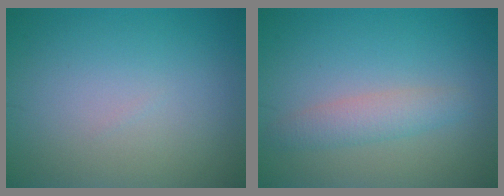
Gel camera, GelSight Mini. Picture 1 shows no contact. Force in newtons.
{"total": 2.5, "press": 2.5, "slide": 0.1}